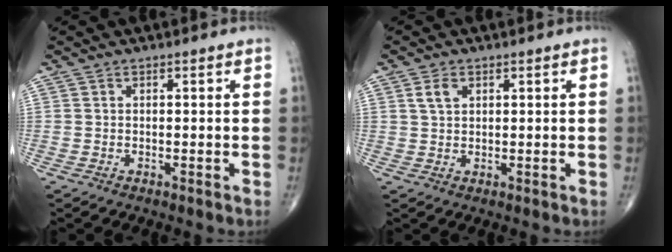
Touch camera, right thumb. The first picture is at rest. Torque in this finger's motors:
{"motor_torque": [0.64, 0.58, 0.42, 0.31, -0.02]}